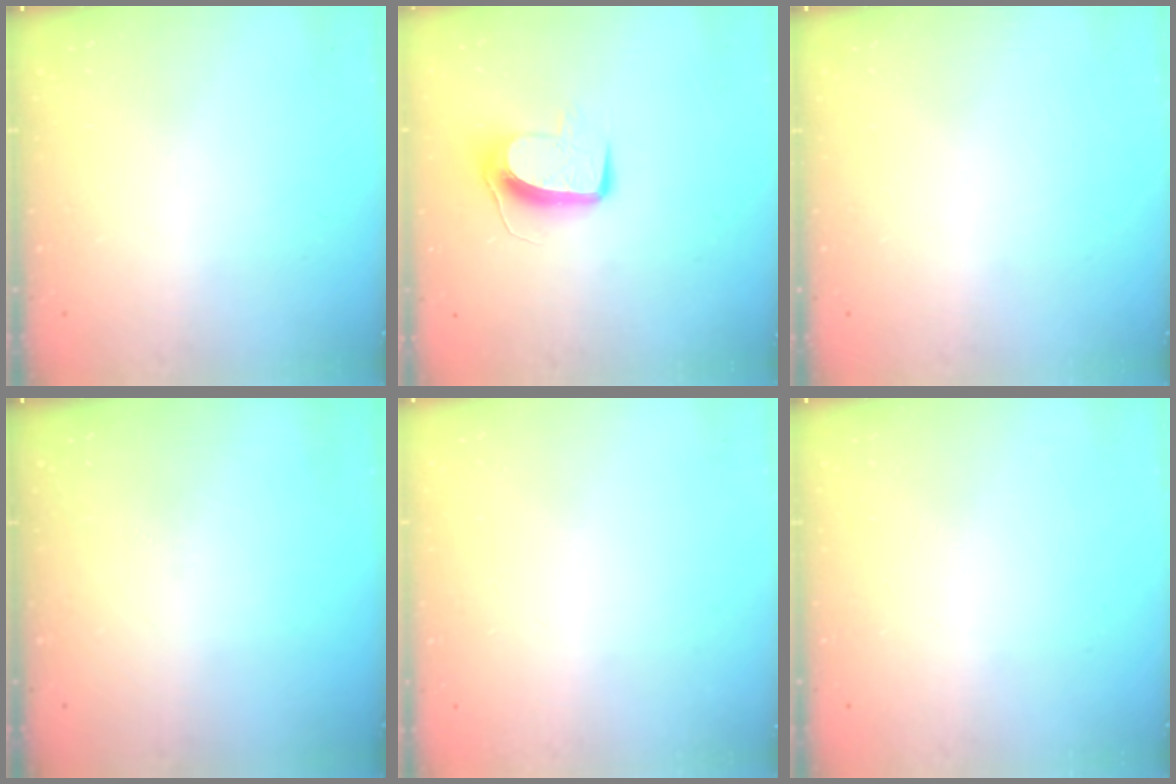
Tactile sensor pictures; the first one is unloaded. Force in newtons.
{"total": 9.7, "press": 9.7, "slide": 0.5}
{"total": 0.0}
{"total": 0.0}
{"total": 0.0}
{"total": 0.0}